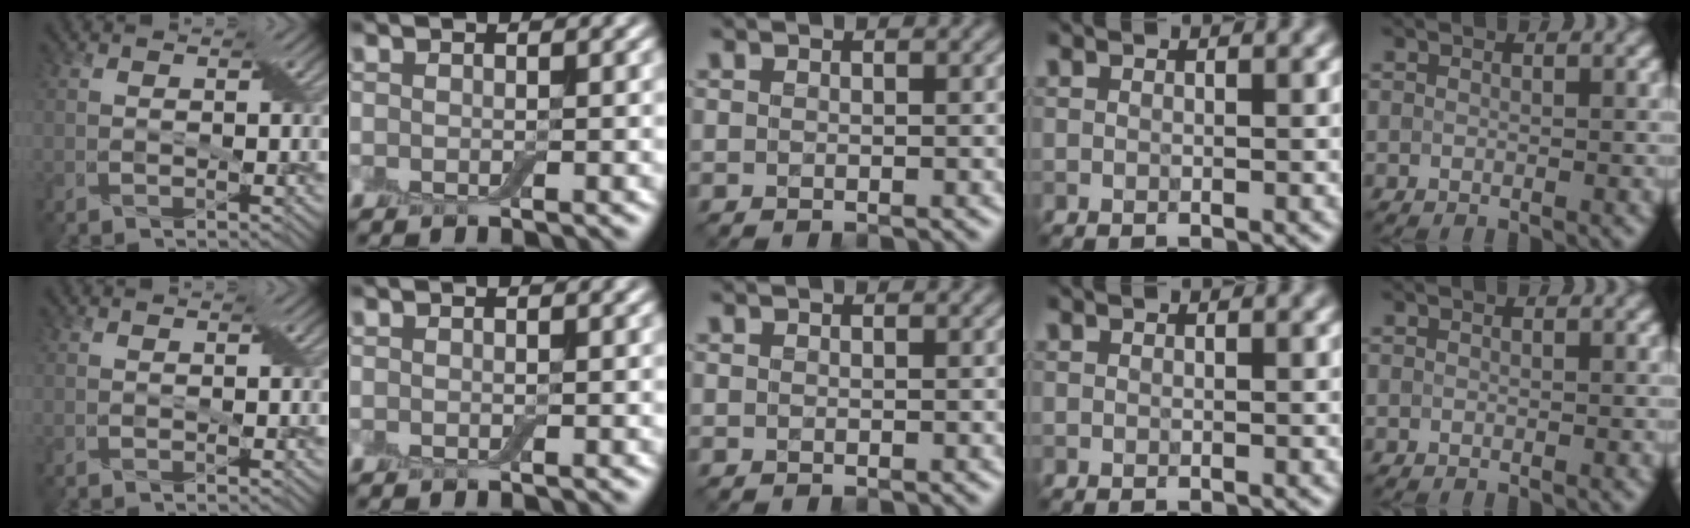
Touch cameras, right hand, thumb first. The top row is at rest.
{}